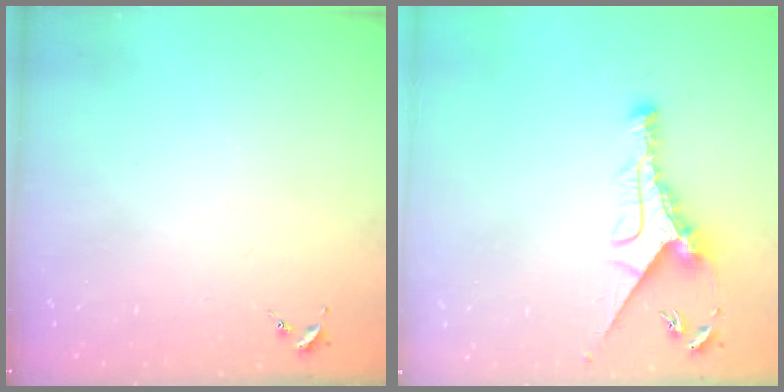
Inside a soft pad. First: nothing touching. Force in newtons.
{"total": 9.4, "press": 9.4, "slide": 0.3}